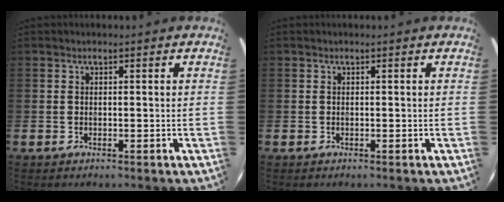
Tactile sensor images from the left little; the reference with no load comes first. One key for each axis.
{"total": 0.0}